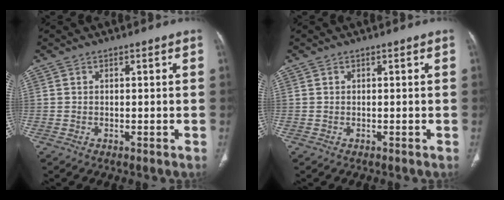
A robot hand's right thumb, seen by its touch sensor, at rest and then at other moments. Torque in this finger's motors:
{"motor_torque": [0.05, 0.05, -0.22, 0.22, 0.02]}